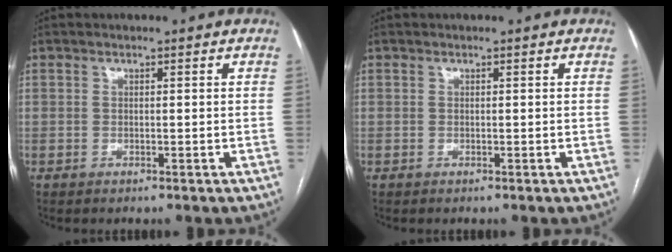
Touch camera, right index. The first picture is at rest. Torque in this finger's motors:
{"motor_torque": [0.00, 0.00, 0.00, 0.00]}